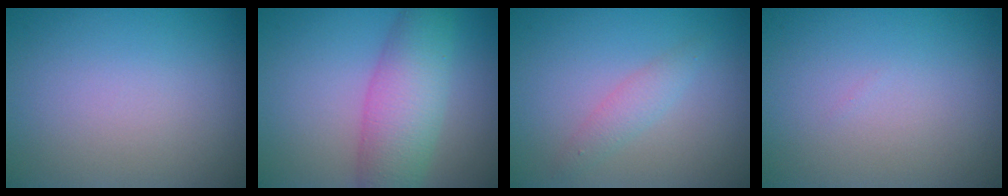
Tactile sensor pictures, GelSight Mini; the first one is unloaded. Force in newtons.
{"total": 6.1, "press": 6.1, "slide": 0.2}
{"total": 1.6, "press": 1.6, "slide": 0.0}
{"total": 0.0}